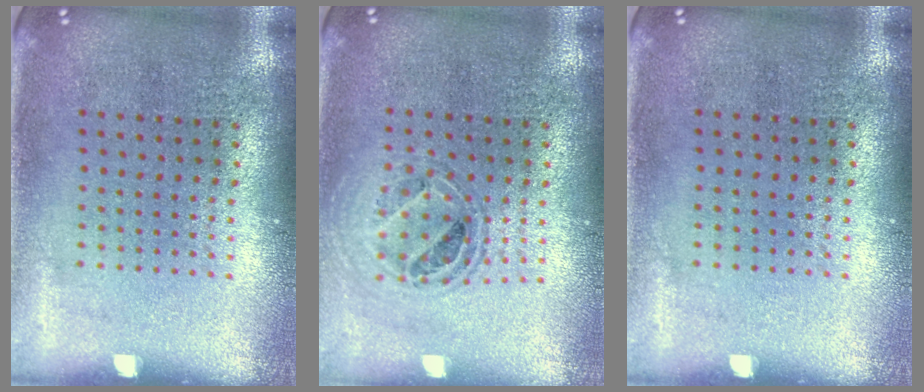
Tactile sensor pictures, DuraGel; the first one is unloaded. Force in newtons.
{"total": 0.8, "press": 0.8, "slide": 0.1}
{"total": 0.0}